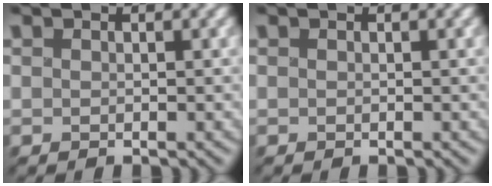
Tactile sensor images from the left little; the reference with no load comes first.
{"total": 0.0}